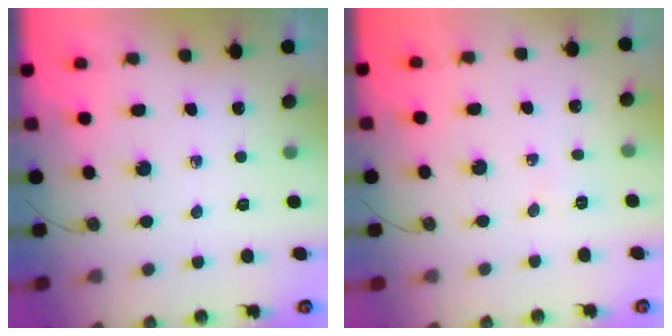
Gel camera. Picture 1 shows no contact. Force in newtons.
{"total": 2.8, "press": 2.6, "slide": 0.9}